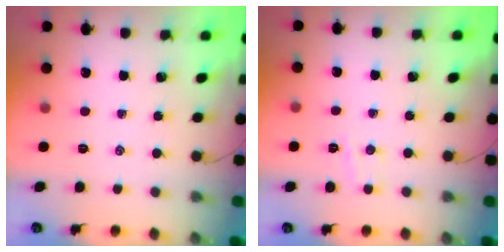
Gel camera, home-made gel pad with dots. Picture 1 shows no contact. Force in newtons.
{"total": 4.0, "press": 3.8, "slide": 1.2}